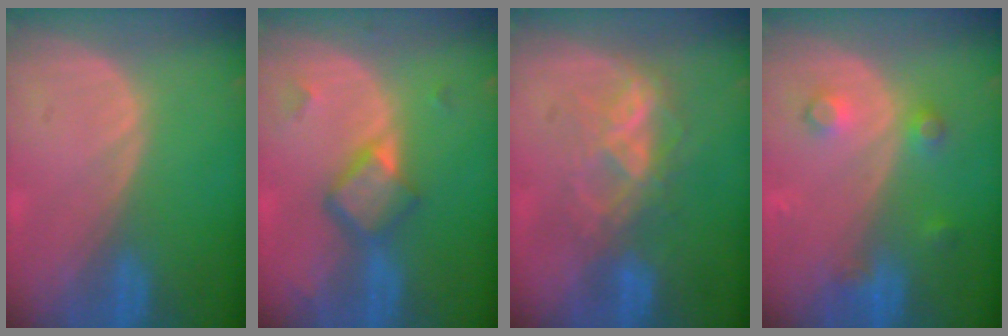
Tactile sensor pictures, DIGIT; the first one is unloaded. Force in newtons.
{"total": 5.8, "press": 5.0, "slide": 3.0}
{"total": 5.9, "press": 5.8, "slide": 1.1}
{"total": 3.7, "press": 3.4, "slide": 1.5}